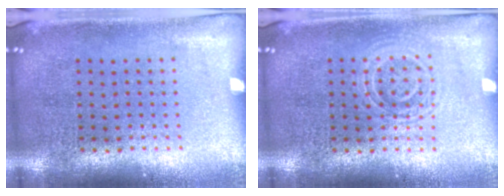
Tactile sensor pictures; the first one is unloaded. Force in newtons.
{"total": 2.0, "press": 2.0, "slide": 0.4}